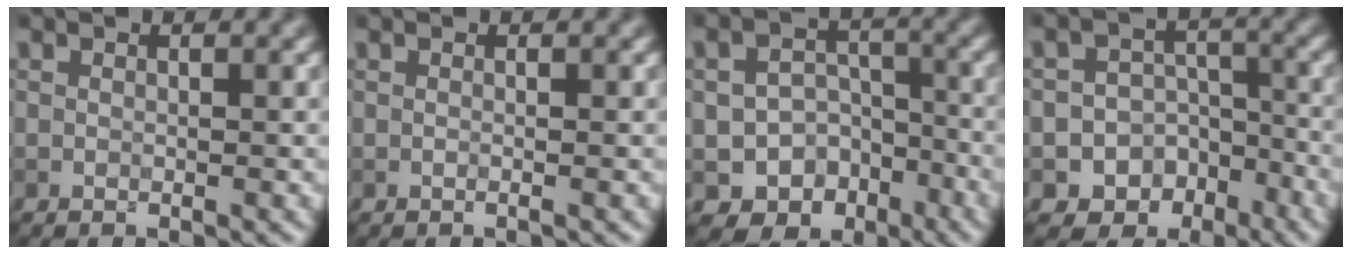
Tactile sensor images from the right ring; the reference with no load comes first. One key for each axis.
{"total": 0.6, "fx": 0.1, "fy": 0.2, "fz": 0.5, "tx": -0.007, "ty": -0.013, "tz": -0.006}
{"total": 7.4, "fx": -4.3, "fy": 5.6, "fz": 2.3, "tx": -0.012, "ty": -0.004, "tz": -0.067}
{"total": 8.4, "fx": -5.1, "fy": 6.5, "fz": 1.4, "tx": 0.003, "ty": -0.011, "tz": -0.090}